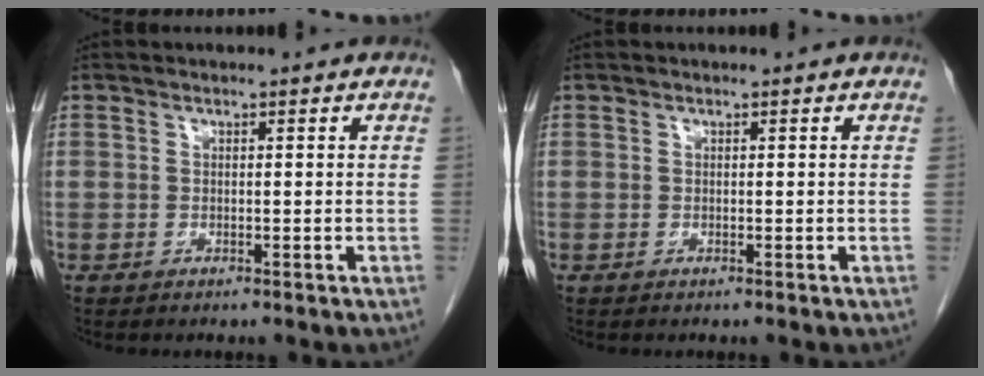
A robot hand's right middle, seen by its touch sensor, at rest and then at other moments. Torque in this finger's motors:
{"motor_torque": [-0.31, -0.15, -0.03, -0.01]}